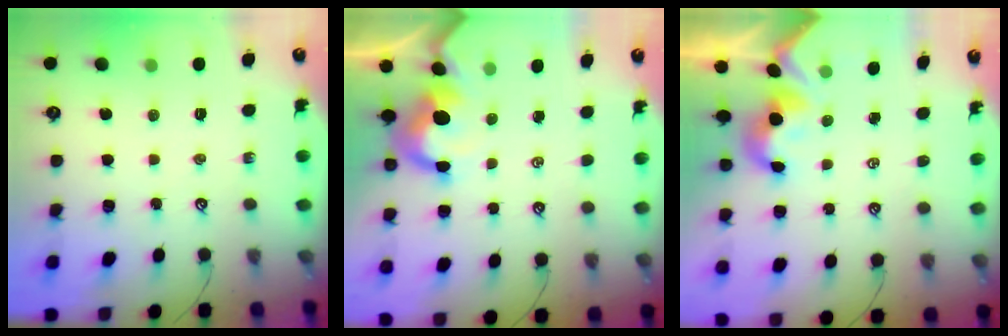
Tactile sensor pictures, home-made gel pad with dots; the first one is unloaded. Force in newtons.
{"total": 4.0, "press": 3.8, "slide": 1.0}
{"total": 2.2, "press": 2.1, "slide": 0.6}